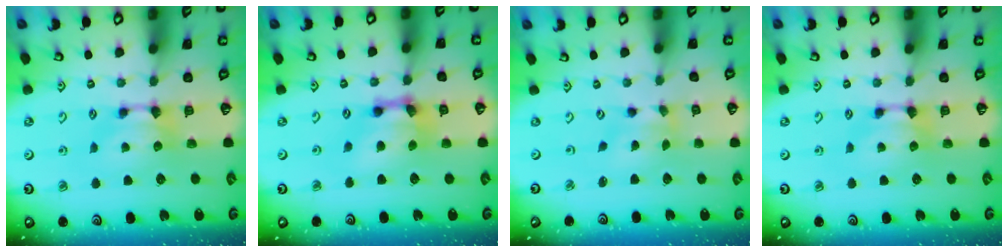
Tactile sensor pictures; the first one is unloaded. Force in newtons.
{"total": 5.5, "press": 4.5, "slide": 3.1}
{"total": 1.3, "press": 0.4, "slide": 1.3}
{"total": 0.0}